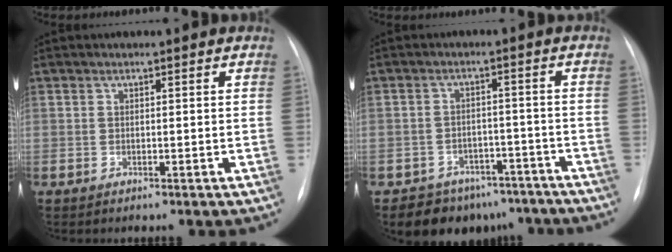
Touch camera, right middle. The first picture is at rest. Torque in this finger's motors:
{"motor_torque": [0.06, -0.12, 0.06, 0.03]}